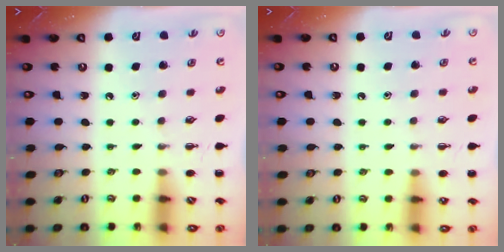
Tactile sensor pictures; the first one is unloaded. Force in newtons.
{"total": 3.6, "press": 3.5, "slide": 1.1}